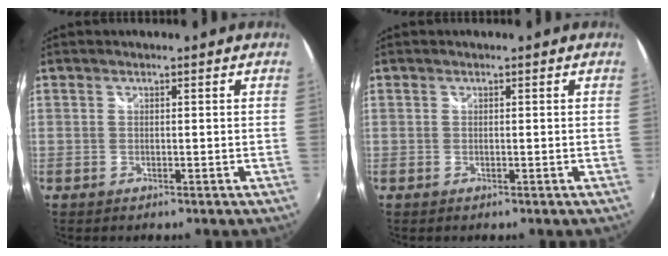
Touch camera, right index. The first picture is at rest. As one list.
[{"total": 0.0}]